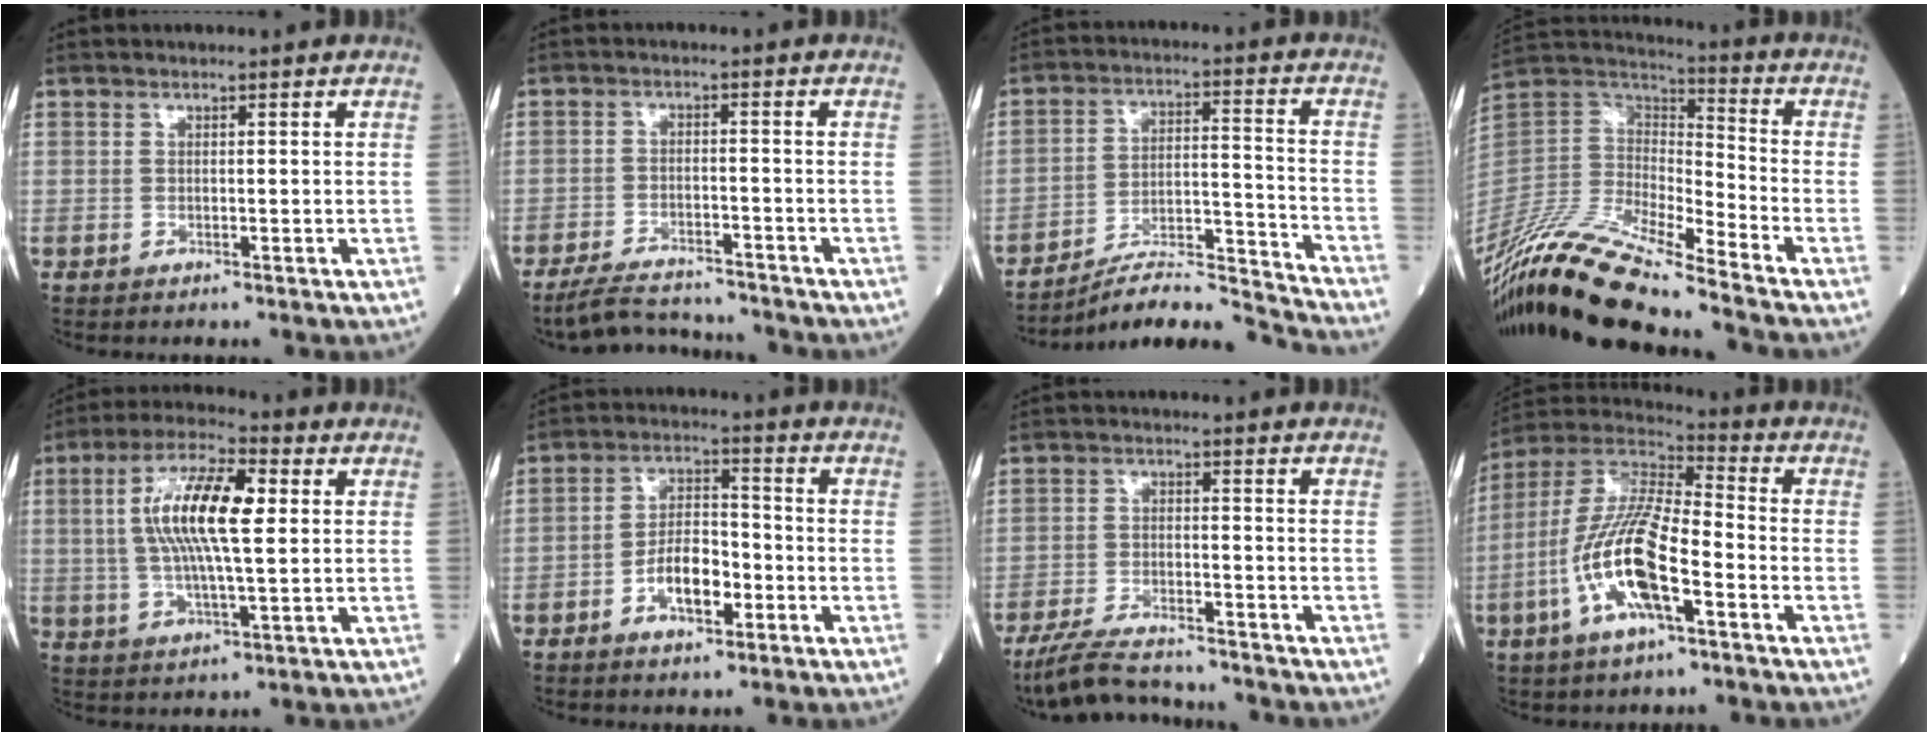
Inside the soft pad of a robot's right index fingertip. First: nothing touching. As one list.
[{"total": 8.4, "force": [-8.0, 1.2, 2.2], "torque": [-0.038, -0.001, -0.130]}, {"total": 12.0, "force": [-11.6, -1.9, 2.2], "torque": [-0.028, 0.029, -0.201]}, {"total": 20.1, "force": [-16.7, 1.1, 11.1], "torque": [-0.246, -0.012, -0.325]}, {"total": 12.7, "force": [2.2, 2.9, 12.2], "torque": [-0.237, 0.018, 0.037]}, {"total": 7.3, "force": [-2.9, 3.2, 5.9], "torque": [-0.111, 0.013, -0.053]}, {"total": 9.8, "force": [-8.9, 1.4, 3.8], "torque": [-0.069, -0.013, -0.150]}, {"total": 14.7, "force": [-4.9, 3.7, 13.4], "torque": [-0.279, 0.002, -0.095]}]